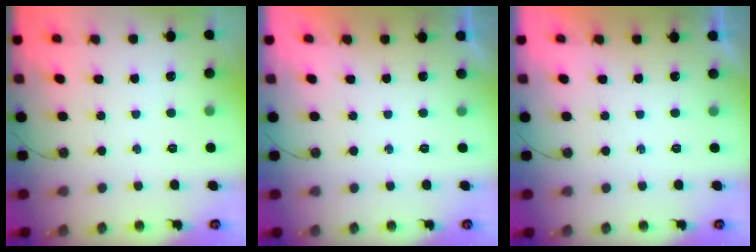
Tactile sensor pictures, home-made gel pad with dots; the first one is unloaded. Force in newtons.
{"total": 0.0}
{"total": 0.0}